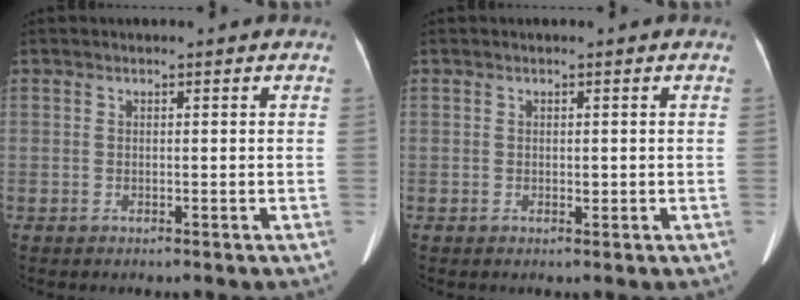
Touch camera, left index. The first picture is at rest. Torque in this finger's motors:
{"motor_torque": [-0.07, 0.16, -0.02, -0.01]}